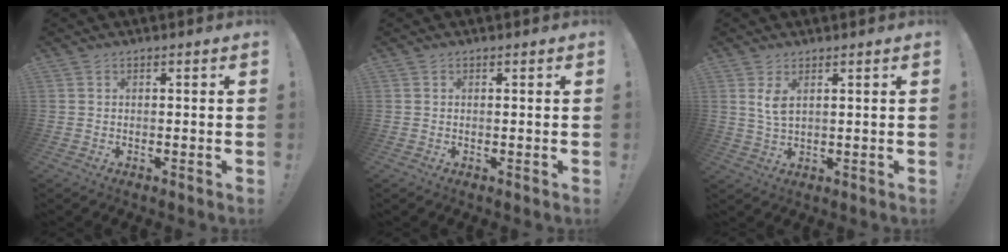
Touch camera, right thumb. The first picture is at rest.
{"total": 0.0}
{"total": 4.2, "force": [1.9, 1.6, 3.4], "torque": [-0.064, -0.010, 0.028]}